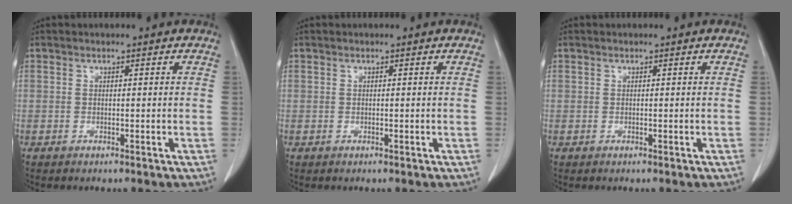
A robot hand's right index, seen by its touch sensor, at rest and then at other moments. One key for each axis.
{"total": 0.0}
{"total": 0.0}